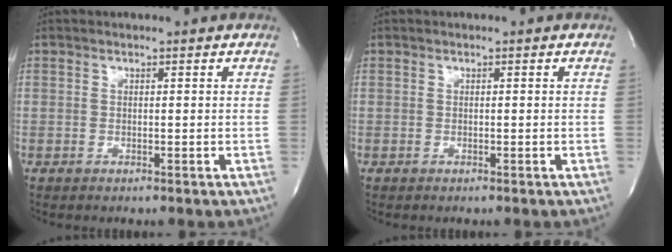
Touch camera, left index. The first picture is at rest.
{"total": 0.0}